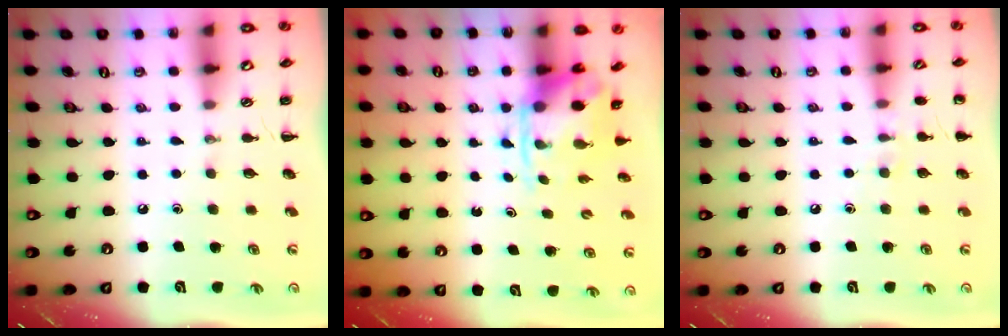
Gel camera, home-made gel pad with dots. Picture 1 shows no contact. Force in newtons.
{"total": 3.6, "press": 3.5, "slide": 0.8}
{"total": 5.9, "press": 5.6, "slide": 1.8}